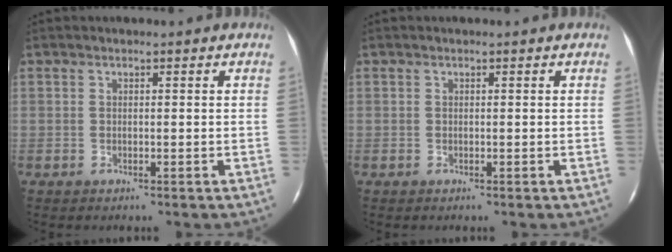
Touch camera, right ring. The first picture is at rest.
{"total": 0.0}